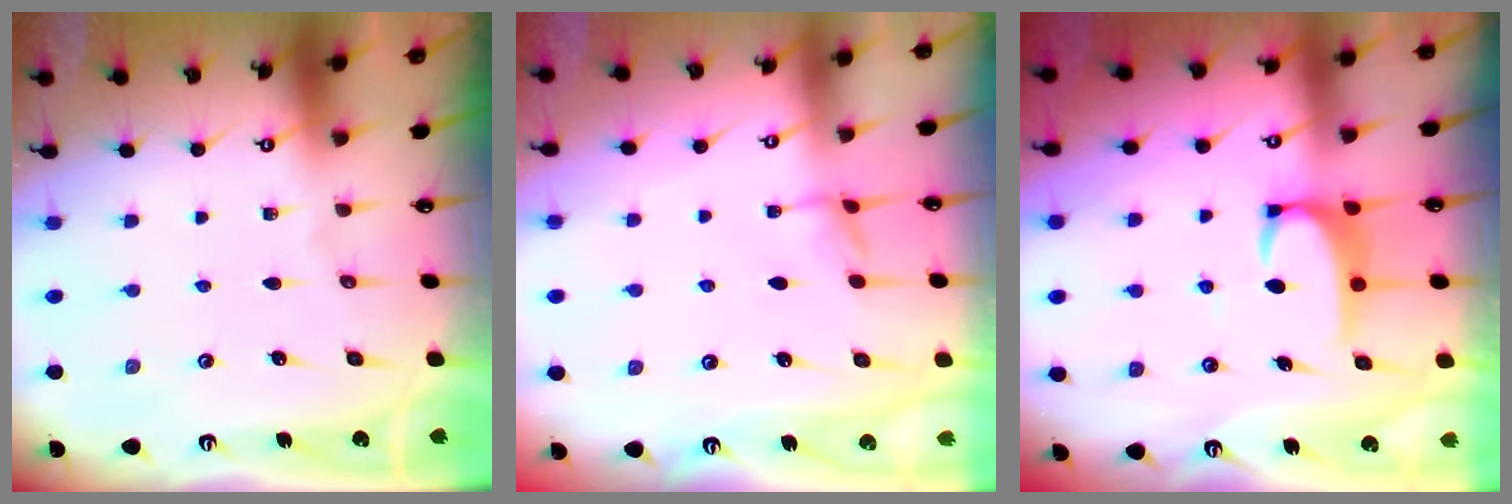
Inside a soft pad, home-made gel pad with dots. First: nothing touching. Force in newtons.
{"total": 2.6, "press": 2.6, "slide": 0.5}
{"total": 3.3, "press": 3.3, "slide": 0.3}